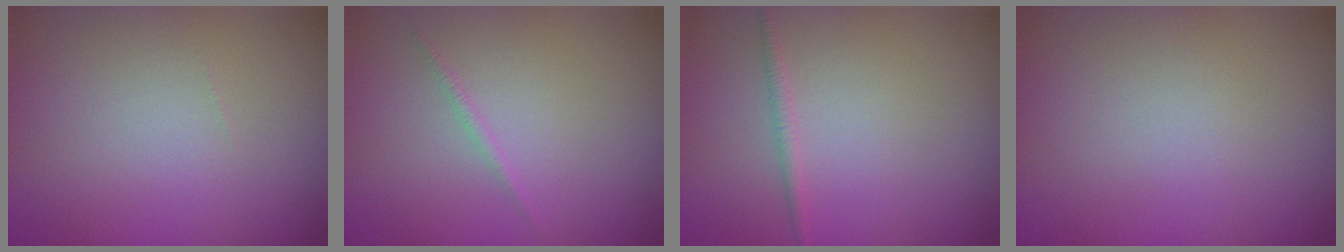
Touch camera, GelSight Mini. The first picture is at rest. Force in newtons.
{"total": 0.5, "press": 0.5, "slide": 0.0}
{"total": 0.8, "press": 0.8, "slide": 0.0}
{"total": 0.0}